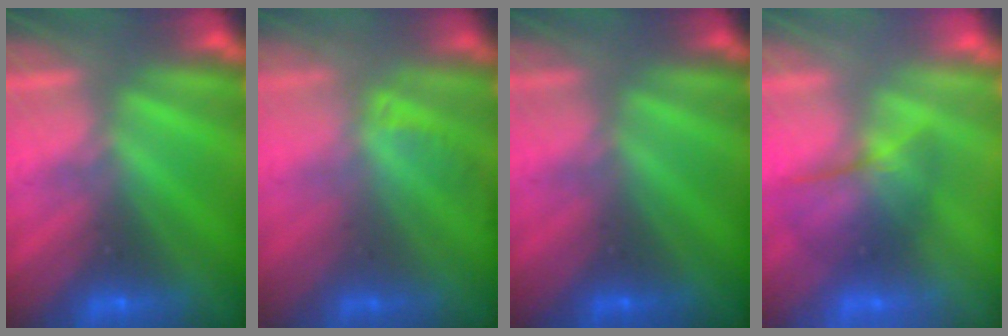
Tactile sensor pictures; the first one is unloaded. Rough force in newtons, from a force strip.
{"total": 1.1}
{"total": 2.4}
{"total": 2.2}